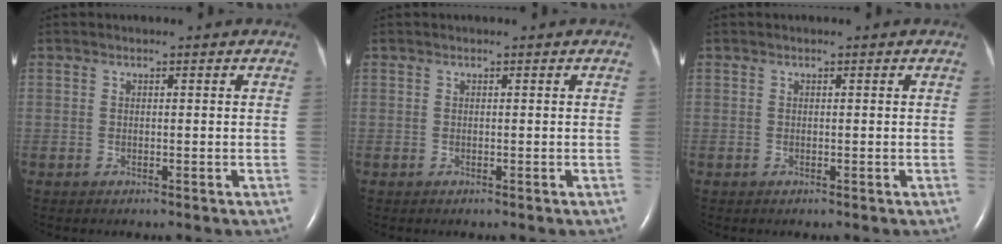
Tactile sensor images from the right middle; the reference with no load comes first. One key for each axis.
{"total": 0.0}
{"total": 0.0}